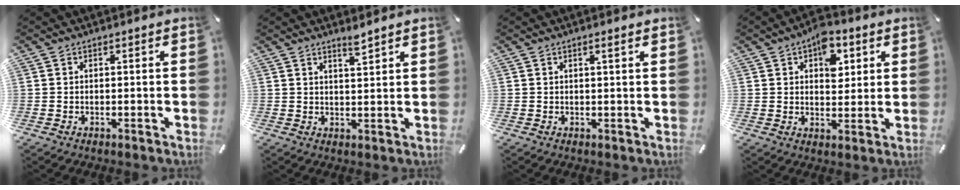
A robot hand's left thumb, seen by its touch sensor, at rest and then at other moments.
{"total": 3.1, "force": [2.7, 0.1, 1.6], "torque": [-0.035, -0.012, 0.048]}
{"total": 1.2, "force": [0.6, 0.0, 1.0], "torque": [-0.019, -0.001, 0.010]}
{"total": 8.4, "force": [3.5, 5.4, 5.4], "torque": [-0.060, -0.008, 0.055]}